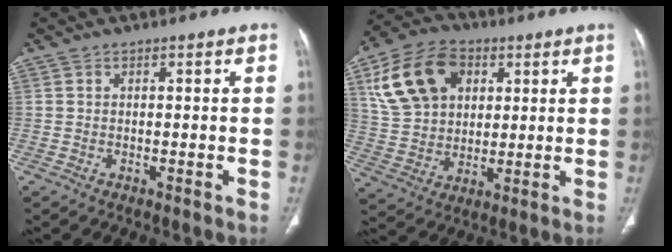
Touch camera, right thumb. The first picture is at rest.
{"total": 16.5, "force": [6.0, 11.8, 9.8], "torque": [-0.169, 0.003, 0.113]}